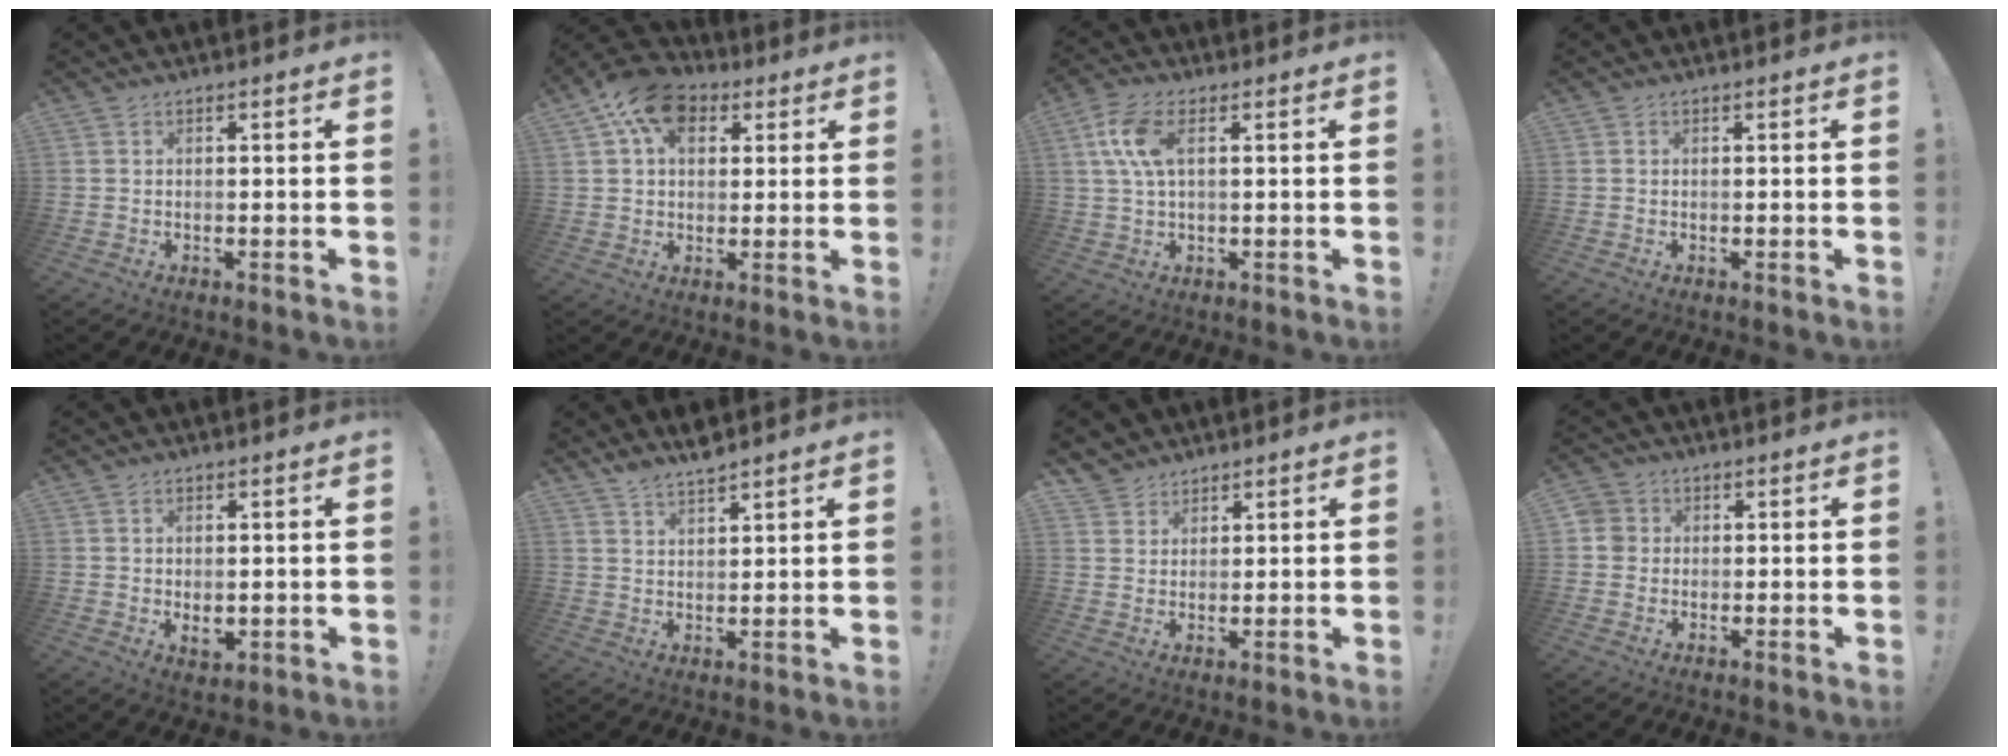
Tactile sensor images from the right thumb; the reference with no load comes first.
{"total": 12.8, "force": [5.8, 8.9, 7.2], "torque": [-0.115, -0.017, 0.111]}
{"total": 8.7, "force": [2.3, 4.0, 7.4], "torque": [-0.149, -0.002, 0.042]}
{"total": 0.0}
{"total": 3.3, "force": [0.4, 2.0, 2.5], "torque": [-0.042, -0.005, 0.007]}
{"total": 4.7, "force": [4.4, 0.6, 1.6], "torque": [-0.024, -0.030, 0.078]}
{"total": 4.4, "force": [3.6, 2.5, -0.1], "torque": [0.002, -0.025, 0.070]}
{"total": 4.0, "force": [0.6, 3.8, 1.1], "torque": [-0.019, 0.004, 0.009]}